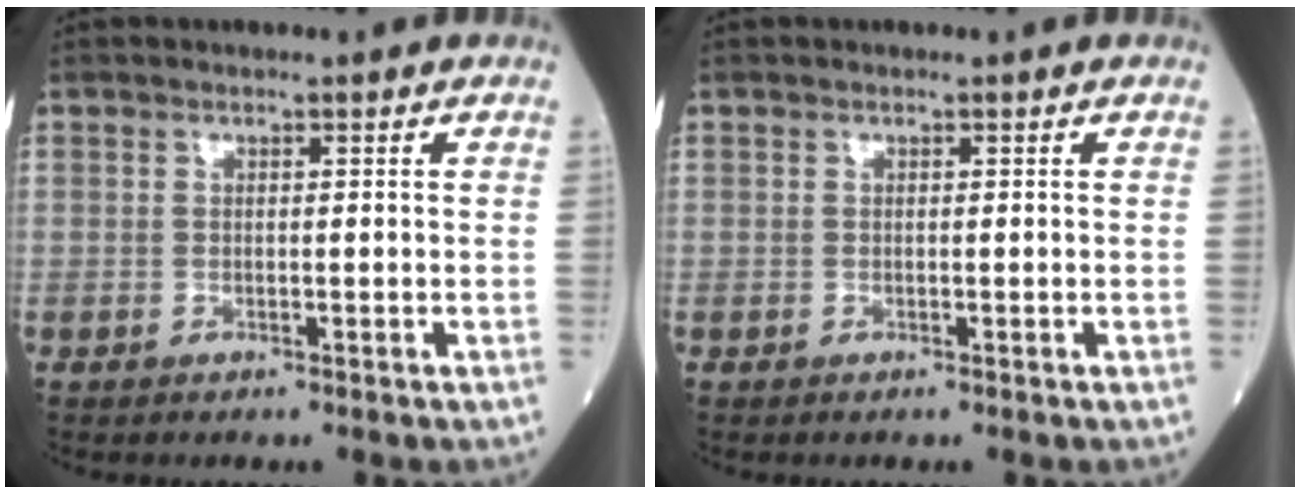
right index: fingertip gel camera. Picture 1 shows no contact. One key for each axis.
{"total": 0.0}